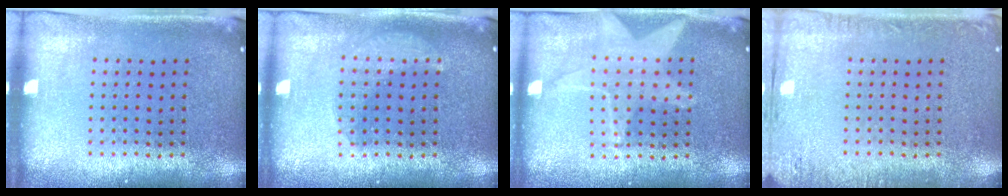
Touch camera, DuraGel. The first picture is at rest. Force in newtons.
{"total": 1.8, "press": 1.8, "slide": 0.2}
{"total": 1.4, "press": 1.4, "slide": 0.4}
{"total": 1.9, "press": 1.9, "slide": 0.2}